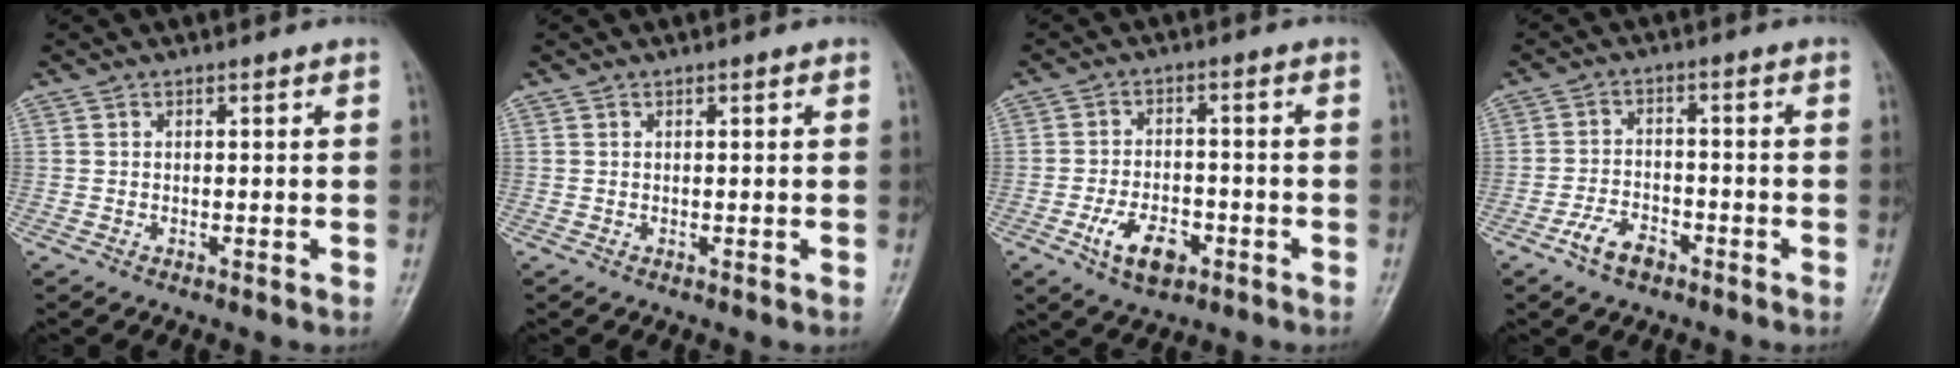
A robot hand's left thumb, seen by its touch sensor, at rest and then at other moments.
{"total": 0.5, "force": [0.2, 0.1, 0.4], "torque": [-0.007, 0.000, 0.002]}
{"total": 7.7, "force": [-3.5, 4.3, 5.3], "torque": [-0.083, 0.017, -0.058]}
{"total": 5.3, "force": [-3.4, 2.8, 2.9], "torque": [-0.051, 0.023, -0.062]}